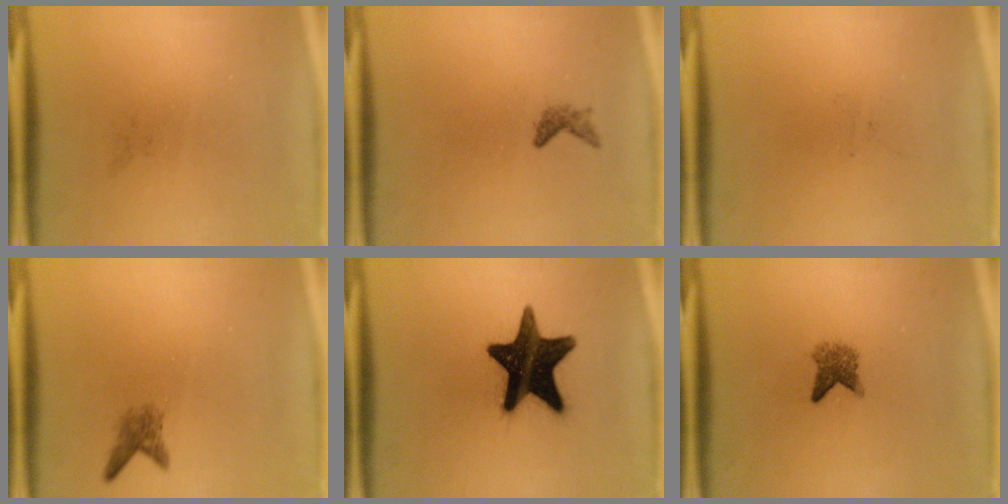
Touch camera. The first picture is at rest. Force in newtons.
{"total": 1.1}
{"total": 0.0}
{"total": 2.1}
{"total": 17.5}
{"total": 2.7}